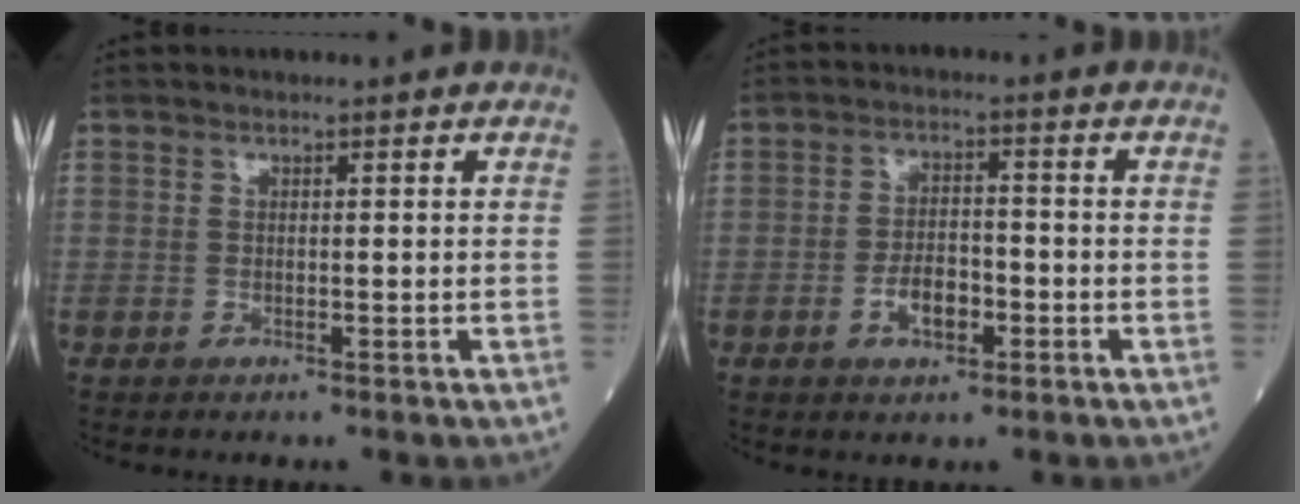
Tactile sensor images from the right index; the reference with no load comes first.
{"total": 4.9, "force": [-1.9, 2.3, 3.8], "torque": [-0.071, 0.005, -0.033]}